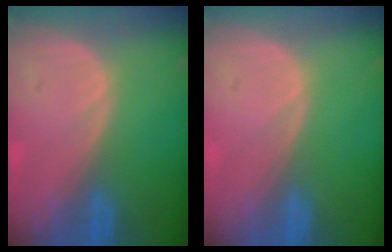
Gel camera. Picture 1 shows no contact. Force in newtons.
{"total": 0.0}